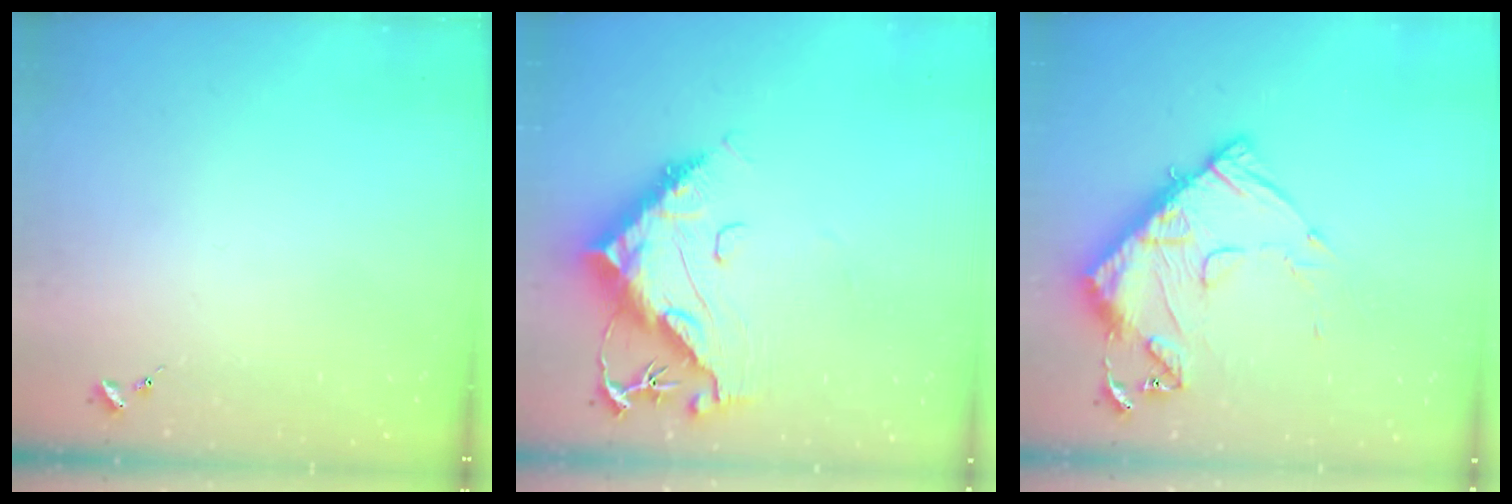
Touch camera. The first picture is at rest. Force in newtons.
{"total": 14.6, "press": 14.5, "slide": 1.5}
{"total": 14.8, "press": 14.7, "slide": 1.5}